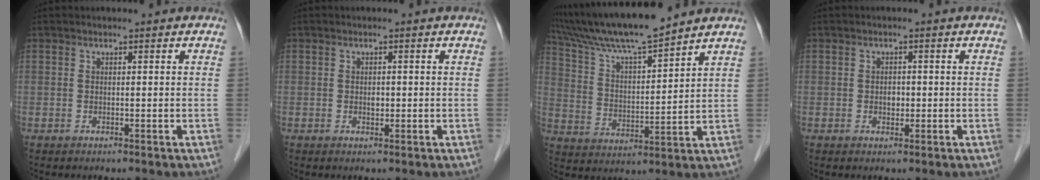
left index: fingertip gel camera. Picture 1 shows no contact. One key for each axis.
{"total": 0.9, "fx": -0.1, "fy": 0.6, "fz": 0.7, "tx": -0.013, "ty": 0.000, "tz": -0.001}
{"total": 13.3, "fx": 11.9, "fy": -0.6, "fz": 5.8, "tx": -0.116, "ty": 0.012, "tz": 0.218}
{"total": 1.4, "fx": -0.2, "fy": 1.0, "fz": 1.0, "tx": -0.017, "ty": 0.002, "tz": -0.002}